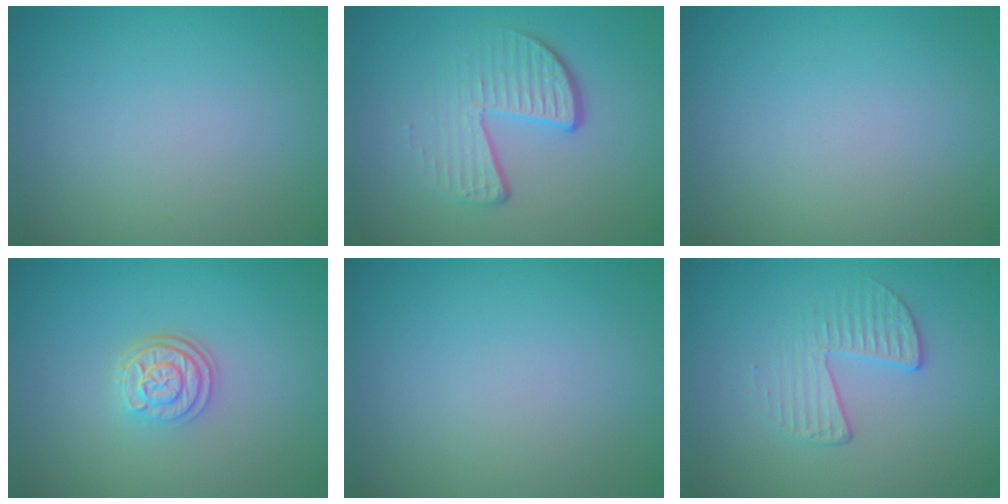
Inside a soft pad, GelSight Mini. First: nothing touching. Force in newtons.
{"total": 3.9, "press": 2.5, "slide": 3.0}
{"total": 0.0}
{"total": 3.1, "press": 2.4, "slide": 1.9}
{"total": 0.0}
{"total": 2.2, "press": 1.3, "slide": 1.8}